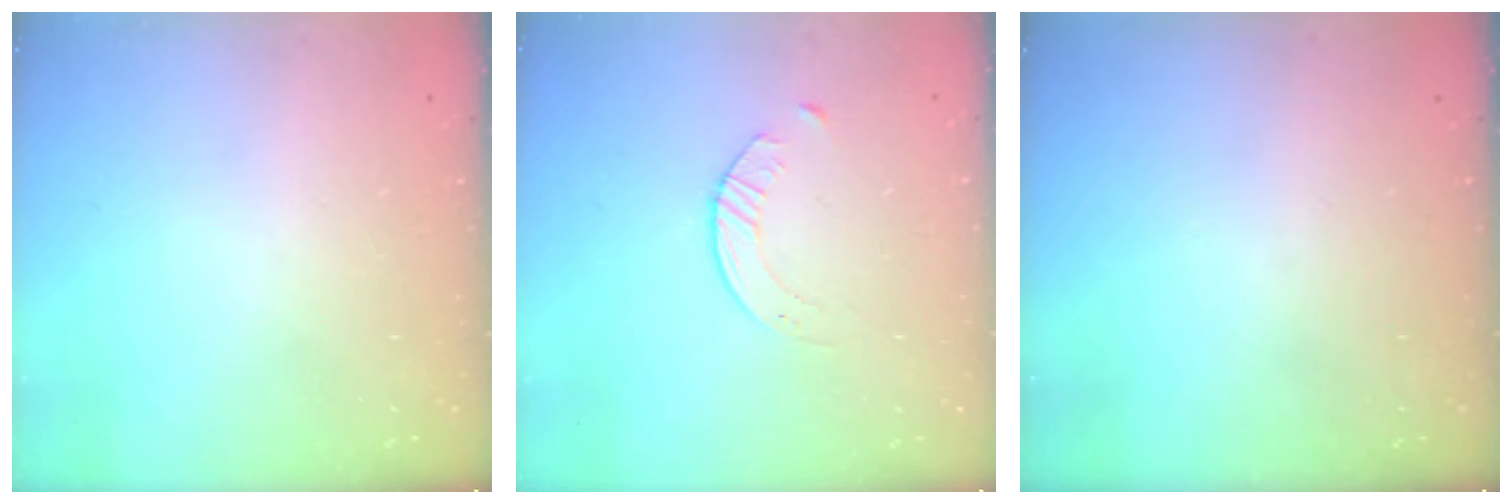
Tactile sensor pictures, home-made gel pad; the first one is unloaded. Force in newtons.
{"total": 2.1, "press": 2.0, "slide": 0.3}
{"total": 0.0}